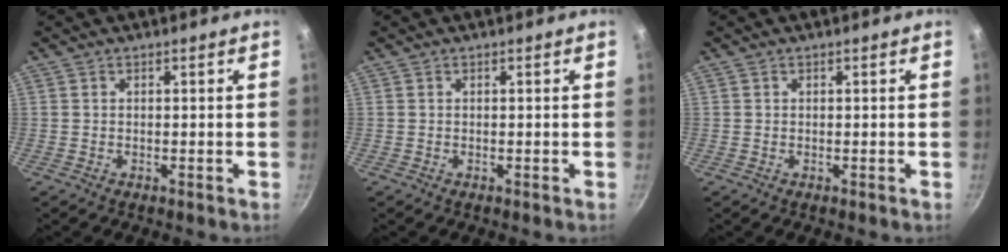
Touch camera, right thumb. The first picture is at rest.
{"total": 0.0}
{"total": 0.0}